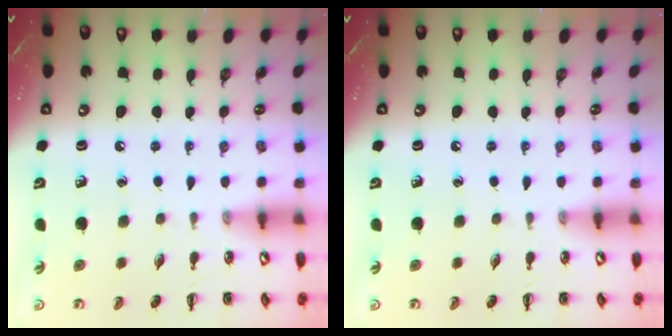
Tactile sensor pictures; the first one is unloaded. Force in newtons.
{"total": 0.0}